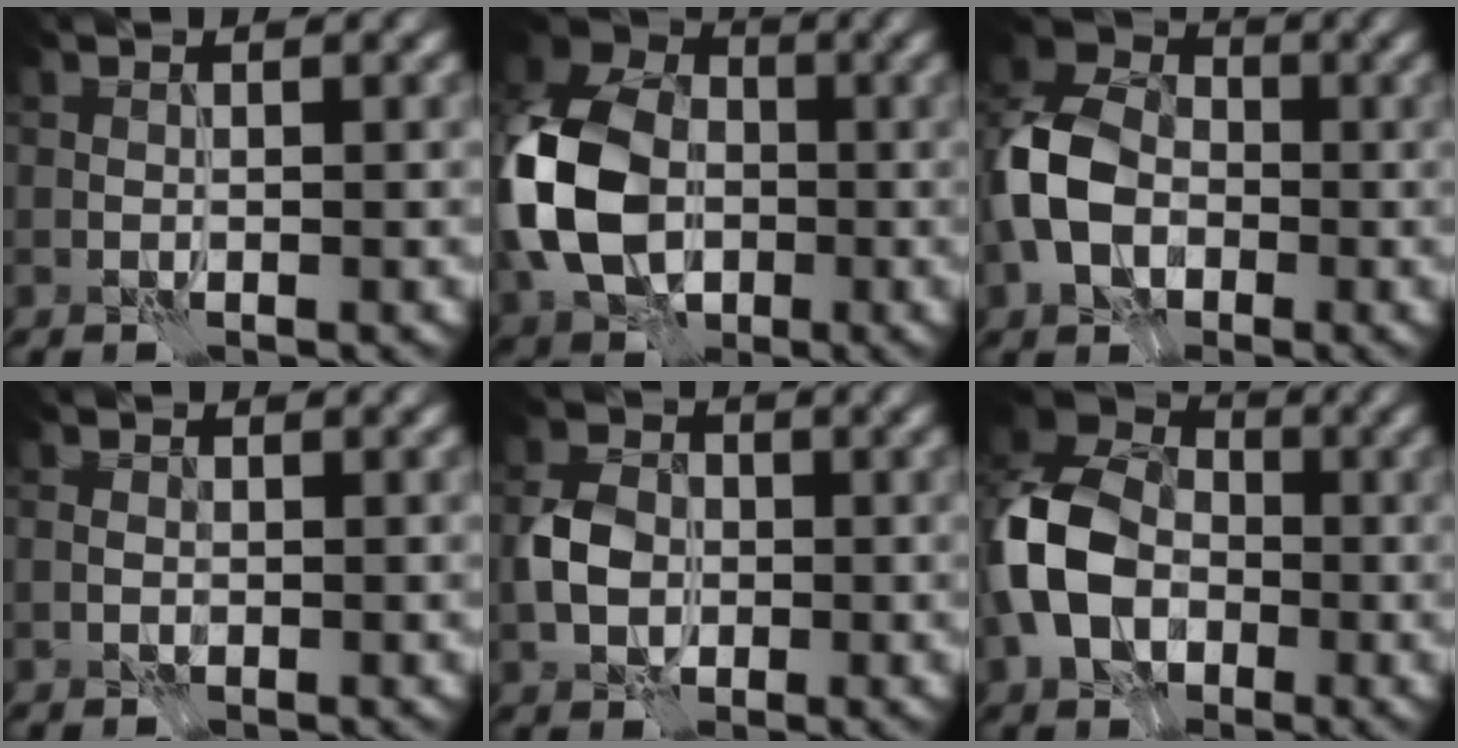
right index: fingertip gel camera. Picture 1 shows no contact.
{"total": 13.6, "force": [-2.1, 9.9, 9.1], "torque": [-0.229, -0.009, -0.053]}
{"total": 8.6, "force": [-2.2, 6.2, 5.5], "torque": [-0.127, 0.003, -0.060]}
{"total": 1.0, "force": [-0.3, 0.8, 0.5], "torque": [-0.008, 0.002, -0.009]}
{"total": 4.1, "force": [-0.7, 3.2, 2.4], "torque": [-0.047, 0.003, -0.020]}
{"total": 11.0, "force": [-2.5, 8.1, 7.0], "torque": [-0.167, -0.008, -0.063]}